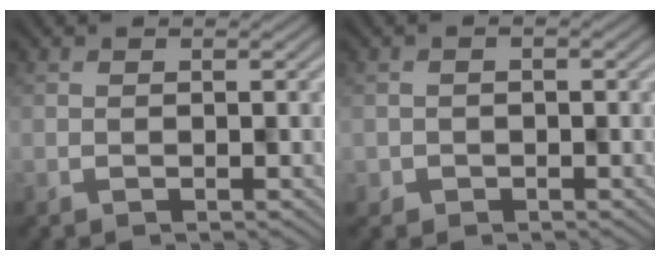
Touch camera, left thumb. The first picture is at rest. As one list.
[{"total": 1.3, "force": [-0.4, 1.2, -0.1], "torque": [0.003, -0.005, -0.008]}]